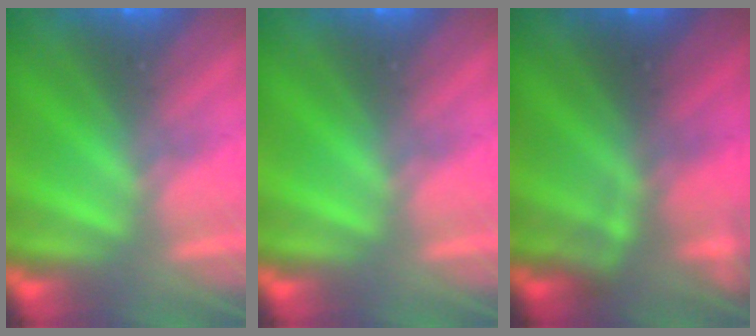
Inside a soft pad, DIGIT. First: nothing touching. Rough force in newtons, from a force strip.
{"total": 0.0}
{"total": 2.4}